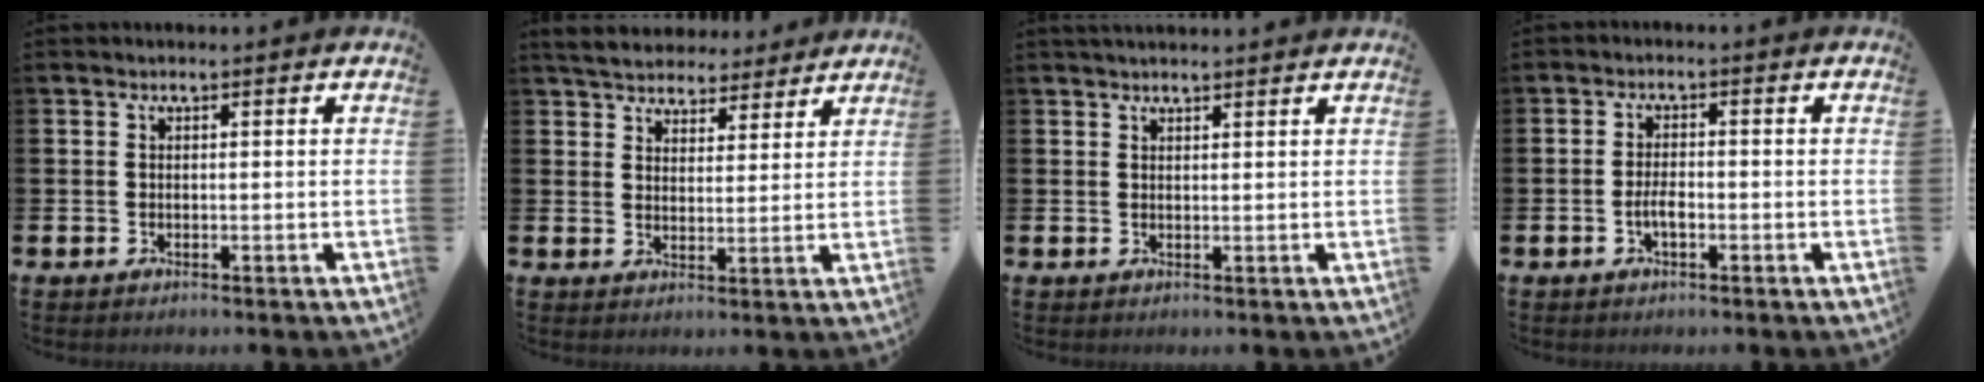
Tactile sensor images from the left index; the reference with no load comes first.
{"total": 5.4, "force": [5.1, 1.5, 0.4], "torque": [-0.025, -0.030, 0.091]}
{"total": 1.7, "force": [1.7, 0.2, 0.4], "torque": [0.004, -0.006, 0.028]}
{"total": 2.3, "force": [-0.7, 1.0, 2.0], "torque": [-0.033, 0.001, -0.015]}